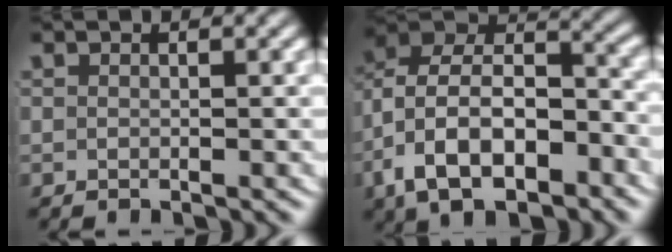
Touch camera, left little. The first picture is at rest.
{"total": 10.6, "force": [-1.1, 7.9, 7.0], "torque": [-0.137, -0.022, -0.018]}